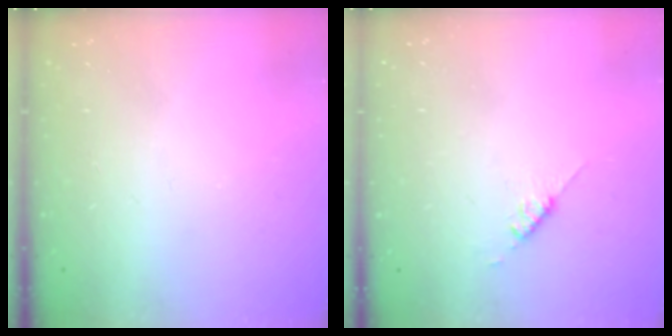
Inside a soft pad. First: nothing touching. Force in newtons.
{"total": 2.6, "press": 2.6, "slide": 0.3}